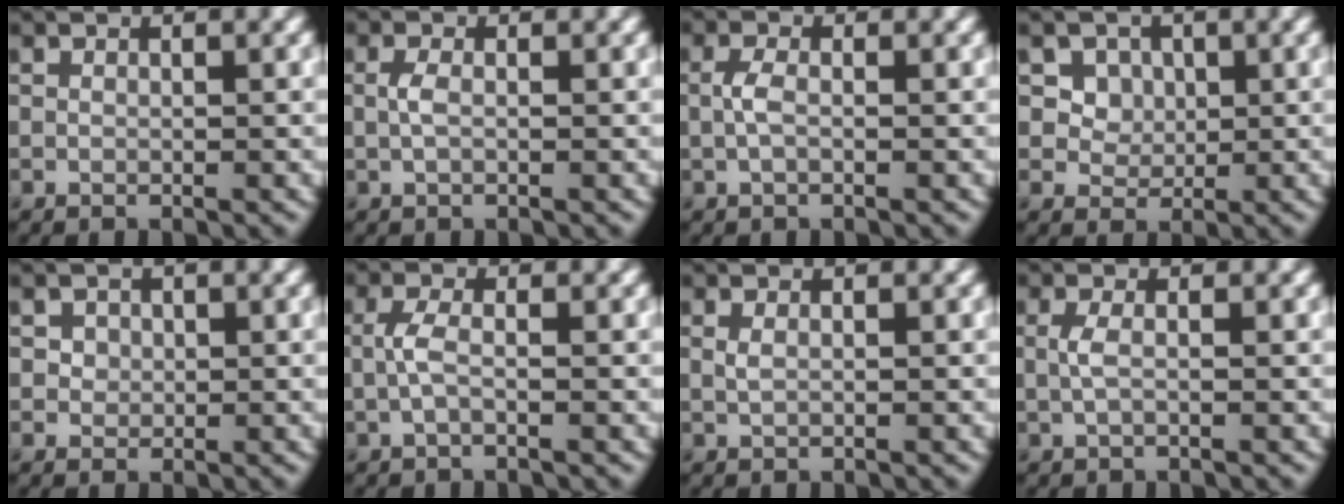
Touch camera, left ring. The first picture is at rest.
{"total": 1.2, "force": [-0.1, 0.6, 1.1], "torque": [-0.028, 0.001, -0.003]}
{"total": 1.5, "force": [-0.2, 0.7, 1.4], "torque": [-0.035, 0.003, -0.007]}
{"total": 4.9, "force": [2.1, 3.8, 2.1], "torque": [-0.045, -0.005, 0.040]}
{"total": 2.1, "force": [0.9, 1.7, 0.9], "torque": [-0.017, 0.000, 0.020]}
{"total": 1.8, "force": [-0.4, 0.5, 1.6], "torque": [-0.043, 0.003, -0.010]}
{"total": 0.6, "force": [0.1, 0.2, 0.5], "torque": [-0.016, 0.001, 0.003]}
{"total": 1.3, "force": [0.0, 0.3, 1.2], "torque": [-0.031, 0.001, -0.002]}